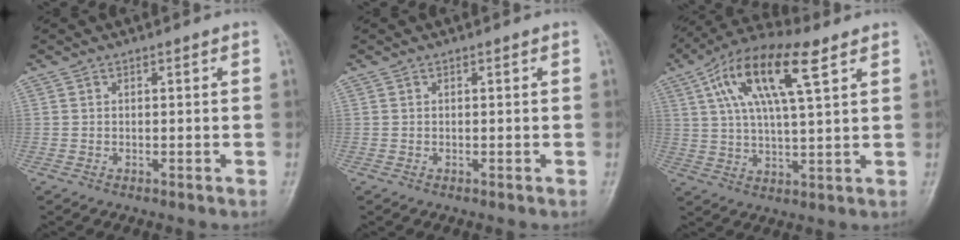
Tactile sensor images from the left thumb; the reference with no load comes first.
{"total": 0.0}
{"total": 15.4, "force": [6.6, 4.8, 13.0], "torque": [-0.242, 0.006, 0.114]}